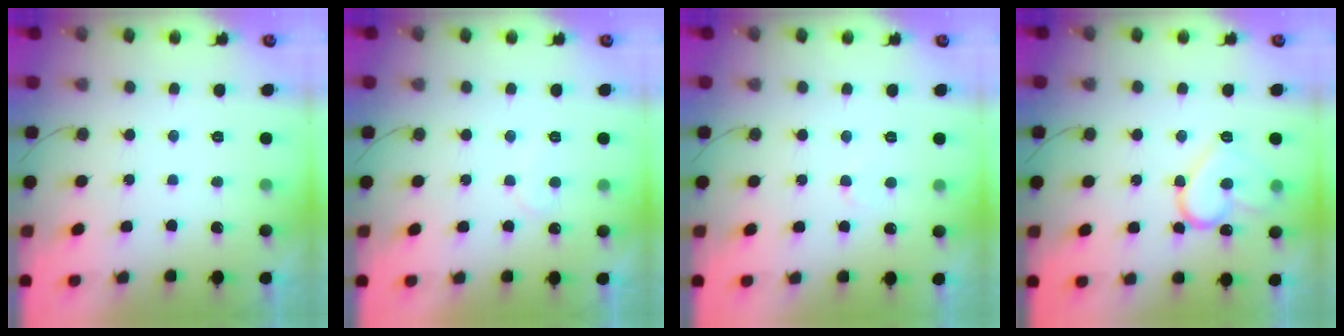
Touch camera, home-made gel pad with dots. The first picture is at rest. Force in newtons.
{"total": 6.3, "press": 6.3, "slide": 0.5}
{"total": 2.9, "press": 2.9, "slide": 0.3}
{"total": 14.2, "press": 14.1, "slide": 1.2}